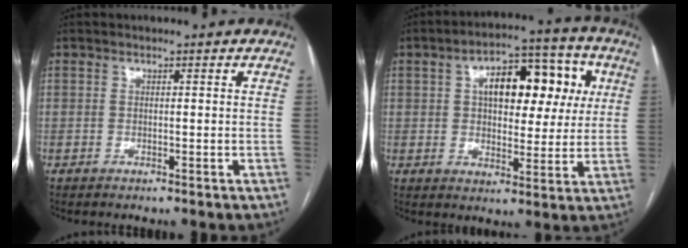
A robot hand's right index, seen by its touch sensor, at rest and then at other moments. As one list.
[{"total": 13.8, "force": [3.6, 7.1, 11.2], "torque": [-0.158, 0.040, 0.054]}]